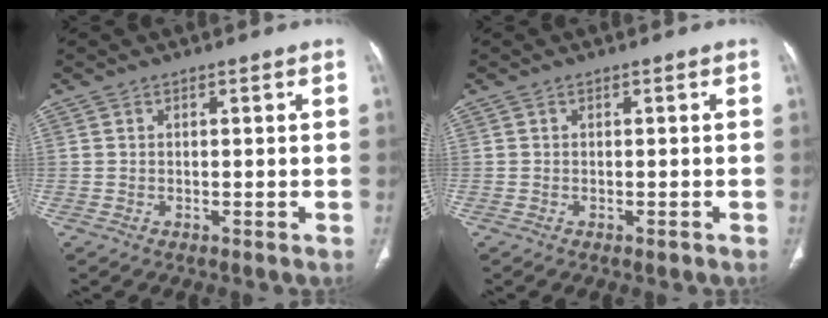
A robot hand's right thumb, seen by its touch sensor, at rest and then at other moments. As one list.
[{"total": 0.6, "force": [-0.4, 0.2, 0.4], "torque": [-0.003, 0.000, -0.004]}]